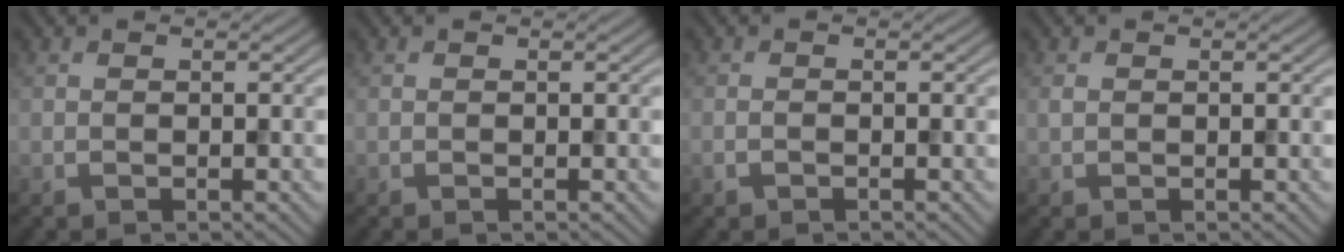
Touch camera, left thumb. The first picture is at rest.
{"total": 0.0}
{"total": 0.8, "force": [-0.6, 0.3, 0.5], "torque": [-0.012, 0.000, -0.012]}
{"total": 0.5, "force": [0.1, 0.4, 0.3], "torque": [-0.009, 0.001, 0.002]}